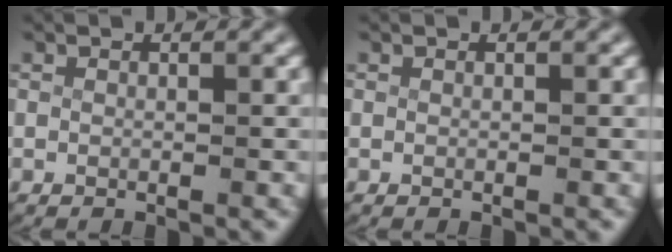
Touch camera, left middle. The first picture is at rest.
{"total": 0.0}